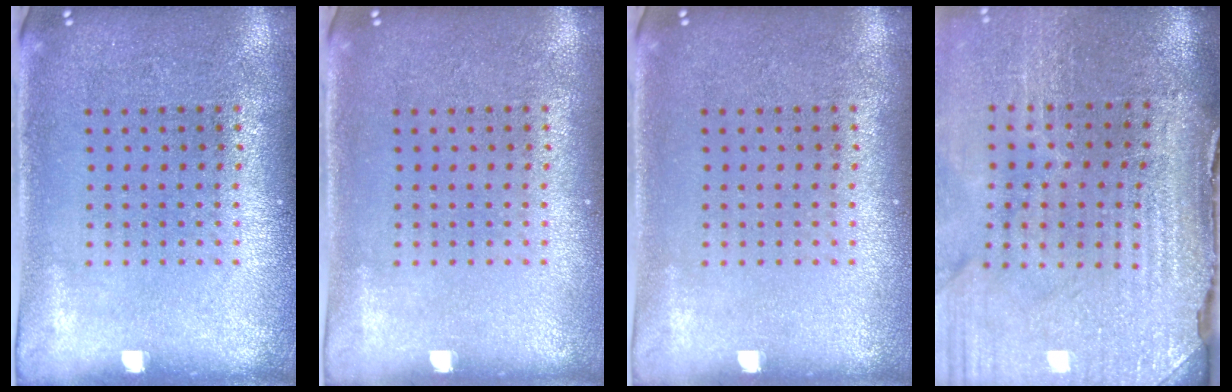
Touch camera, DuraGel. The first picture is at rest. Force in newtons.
{"total": 0.0}
{"total": 0.0}
{"total": 4.6, "press": 3.9, "slide": 2.3}